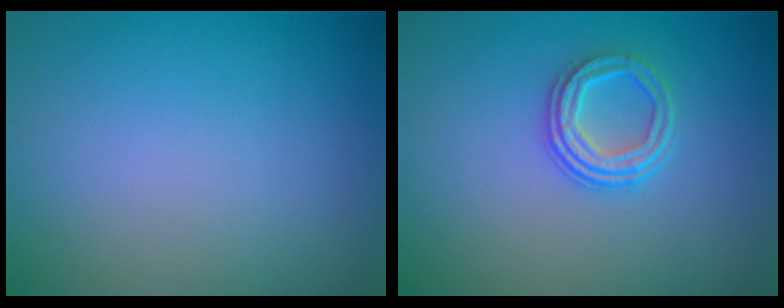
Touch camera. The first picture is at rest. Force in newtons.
{"total": 3.2, "press": 2.5, "slide": 2.0}